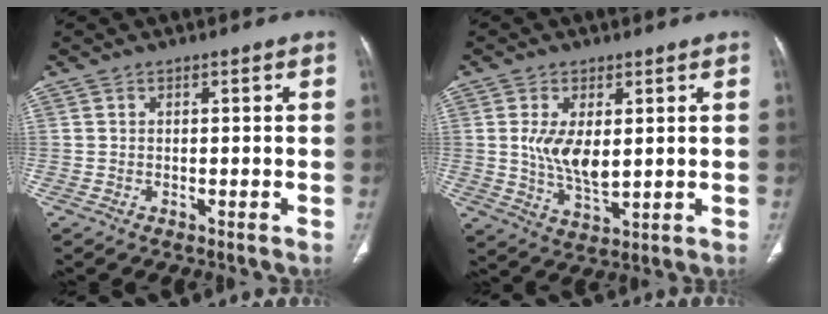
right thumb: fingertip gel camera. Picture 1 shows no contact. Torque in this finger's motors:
{"motor_torque": [2.66, 2.35, 1.00, -0.11, 0.10]}